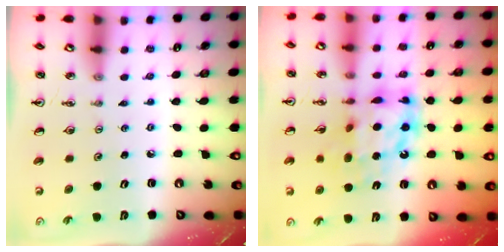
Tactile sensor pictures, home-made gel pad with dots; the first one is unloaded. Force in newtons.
{"total": 14.2, "press": 14.1, "slide": 1.3}